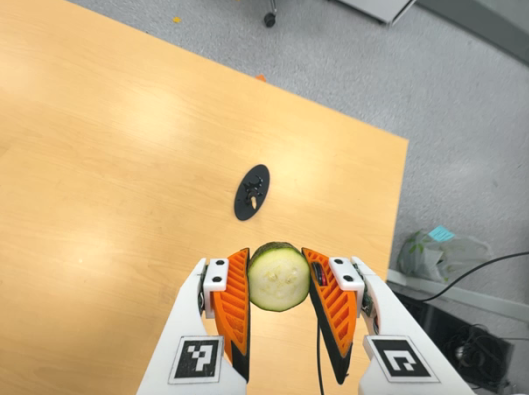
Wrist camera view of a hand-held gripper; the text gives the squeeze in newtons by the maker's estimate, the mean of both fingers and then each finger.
{"total": 10.5, "left": 9.3, "right": 11.7}